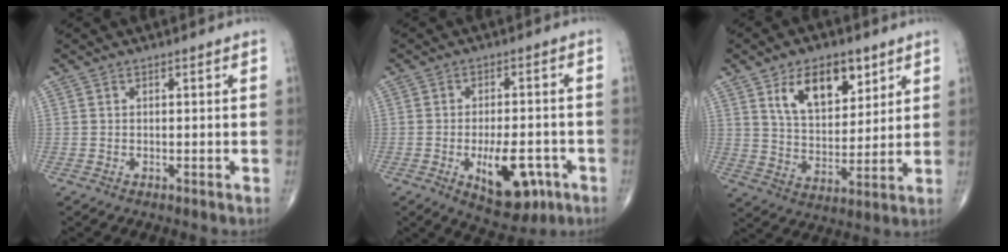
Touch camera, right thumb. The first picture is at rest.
{"total": 11.2, "force": [-4.1, 5.4, 8.9], "torque": [-0.112, 0.009, -0.050]}
{"total": 13.3, "force": [6.7, 7.4, 8.8], "torque": [-0.112, -0.036, 0.122]}